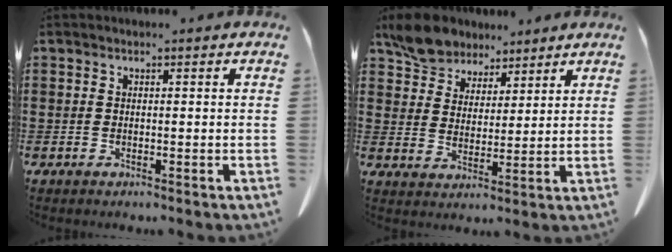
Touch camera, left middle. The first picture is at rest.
{"total": 7.1, "force": [6.2, 3.2, 1.4], "torque": [-0.059, -0.010, 0.118]}